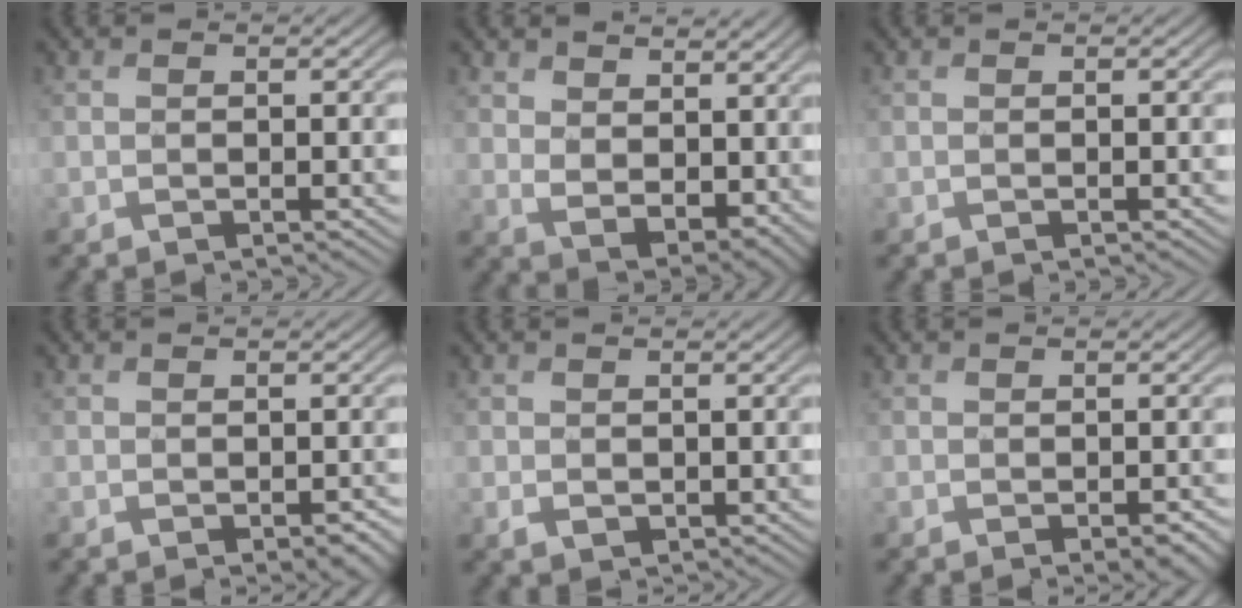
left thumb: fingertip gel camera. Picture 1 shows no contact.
{"total": 8.5, "force": [4.8, 4.8, 5.1], "torque": [-0.115, -0.015, 0.099]}
{"total": 0.0}
{"total": 1.7, "force": [-0.4, 1.0, 1.3], "torque": [-0.022, -0.005, -0.003]}
{"total": 1.4, "force": [0.6, 1.1, 0.7], "torque": [-0.017, -0.005, 0.015]}
{"total": 1.6, "force": [-0.4, 0.9, 1.3], "torque": [-0.020, -0.006, -0.004]}